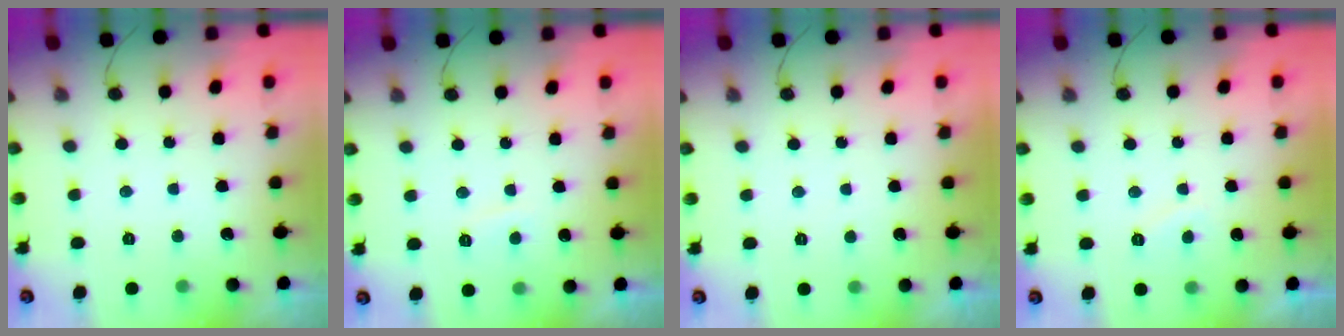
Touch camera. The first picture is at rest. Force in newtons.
{"total": 1.5, "press": 1.3, "slide": 0.6}
{"total": 1.5, "press": 1.5, "slide": 0.4}
{"total": 1.6, "press": 1.4, "slide": 0.7}